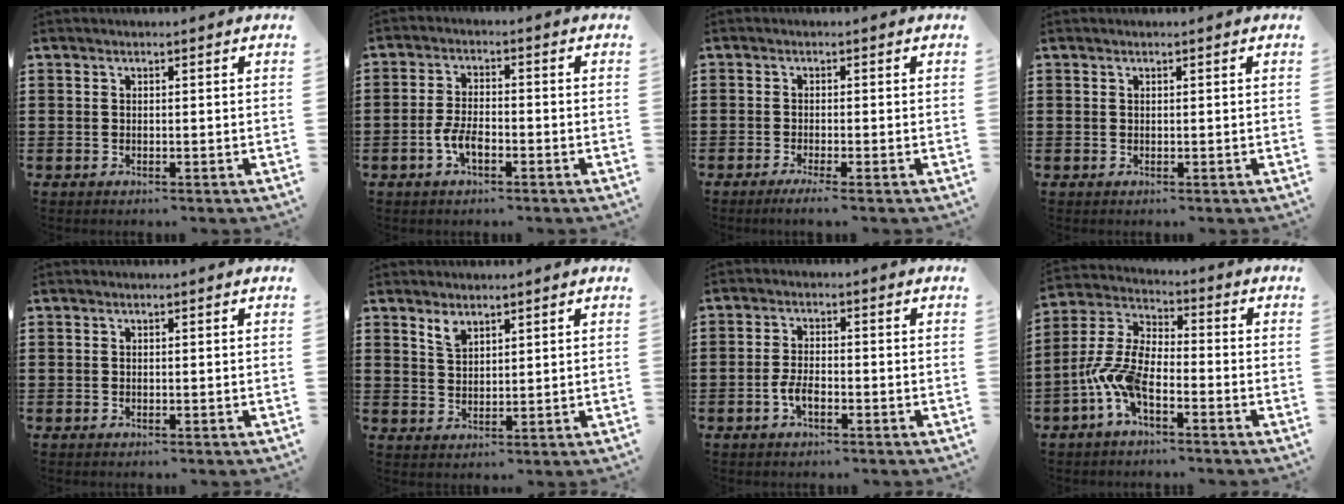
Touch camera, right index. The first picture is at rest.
{"total": 4.1, "force": [-1.8, 1.7, 3.3], "torque": [-0.078, -0.005, -0.037]}
{"total": 1.6, "force": [-1.3, -0.3, 1.0], "torque": [-0.023, -0.007, -0.026]}
{"total": 0.0}
{"total": 0.0}
{"total": 2.6, "force": [2.1, 1.2, 1.1], "torque": [-0.028, 0.003, 0.039]}
{"total": 3.0, "force": [-1.3, 1.2, 2.5], "torque": [-0.060, -0.005, -0.027]}
{"total": 8.6, "force": [-4.0, 3.4, 6.9], "torque": [-0.185, -0.016, -0.083]}